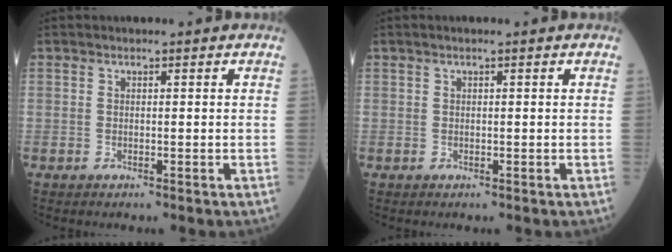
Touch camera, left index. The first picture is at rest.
{"total": 0.8, "force": [0.5, 0.0, 0.6], "torque": [-0.013, 0.009, 0.009]}